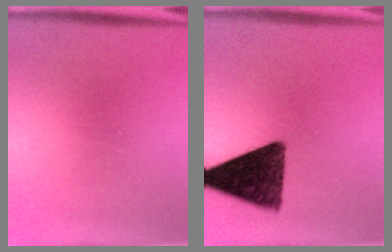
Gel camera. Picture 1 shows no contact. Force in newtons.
{"total": 13.3}